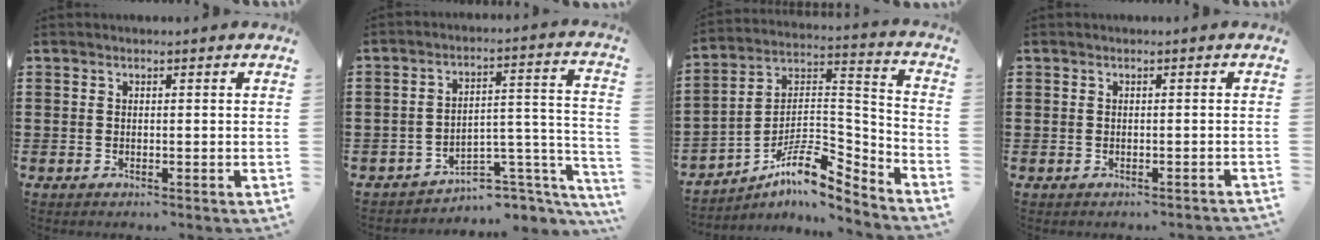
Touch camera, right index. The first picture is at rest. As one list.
[{"total": 5.4, "force": [-4.9, 1.6, 1.5], "torque": [-0.024, 0.005, -0.096]}, {"total": 9.4, "force": [-6.7, 3.4, 5.7], "torque": [-0.118, -0.006, -0.133]}, {"total": 0.9, "force": [-0.8, 0.4, -0.1], "torque": [0.000, 0.001, -0.017]}]